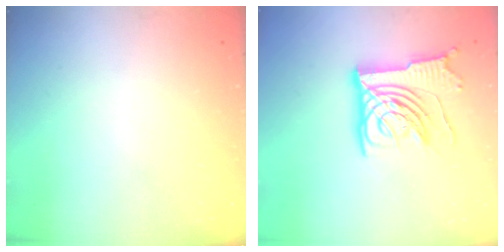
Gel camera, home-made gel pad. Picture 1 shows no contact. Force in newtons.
{"total": 14.6, "press": 14.5, "slide": 1.8}